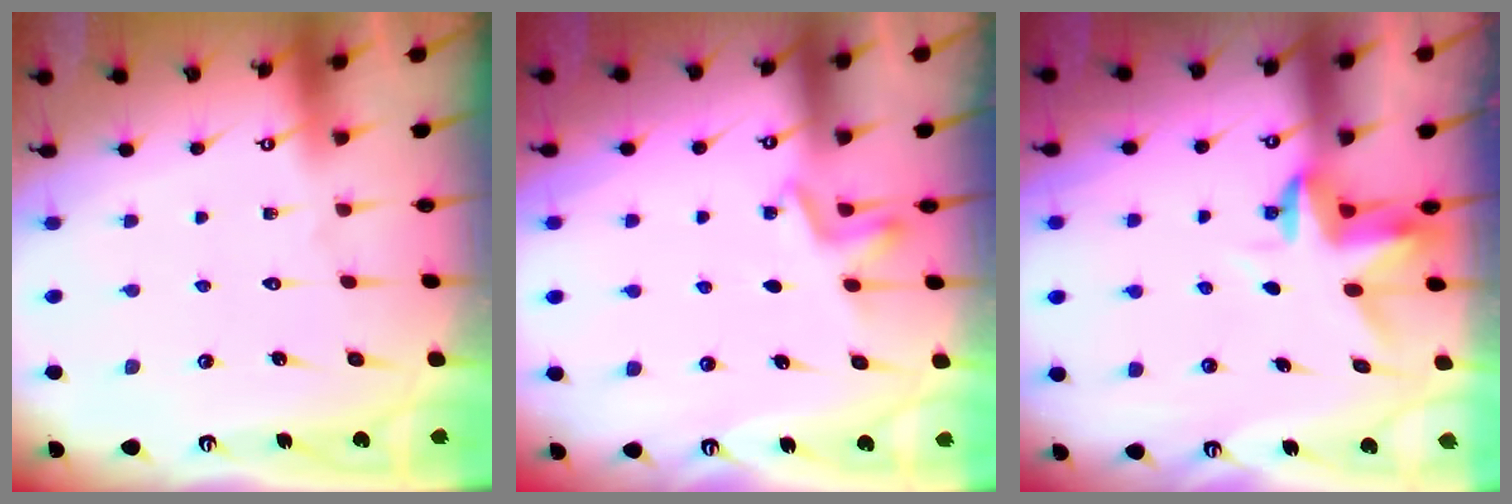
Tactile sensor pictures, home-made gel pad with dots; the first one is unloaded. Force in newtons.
{"total": 2.8, "press": 2.4, "slide": 1.4}
{"total": 3.5, "press": 3.5, "slide": 0.2}